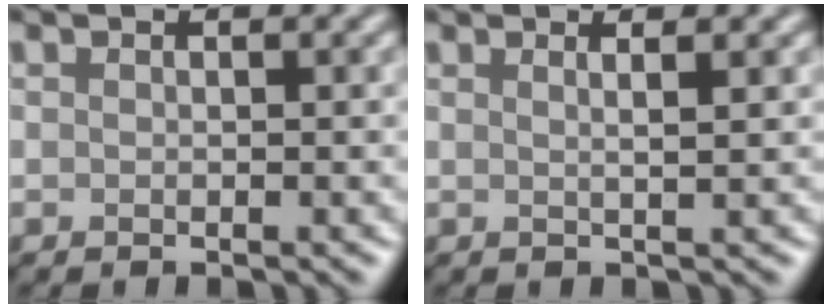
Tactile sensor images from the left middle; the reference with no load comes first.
{"total": 2.3, "force": [1.0, 1.0, 1.9], "torque": [-0.012, 0.012, -0.014]}